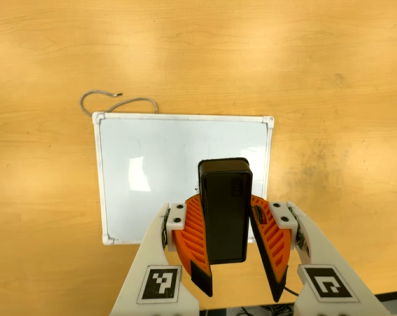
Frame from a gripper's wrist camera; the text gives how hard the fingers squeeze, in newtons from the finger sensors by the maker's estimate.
{"total": 7.0, "left": 7.7, "right": 6.3}